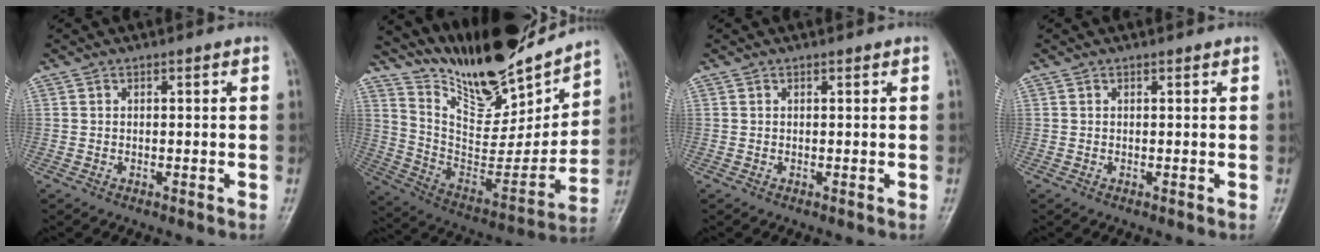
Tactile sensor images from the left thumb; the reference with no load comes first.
{"total": 23.5, "force": [20.2, 6.2, 10.4], "torque": [-0.131, -0.111, 0.342]}
{"total": 0.0}
{"total": 0.0}